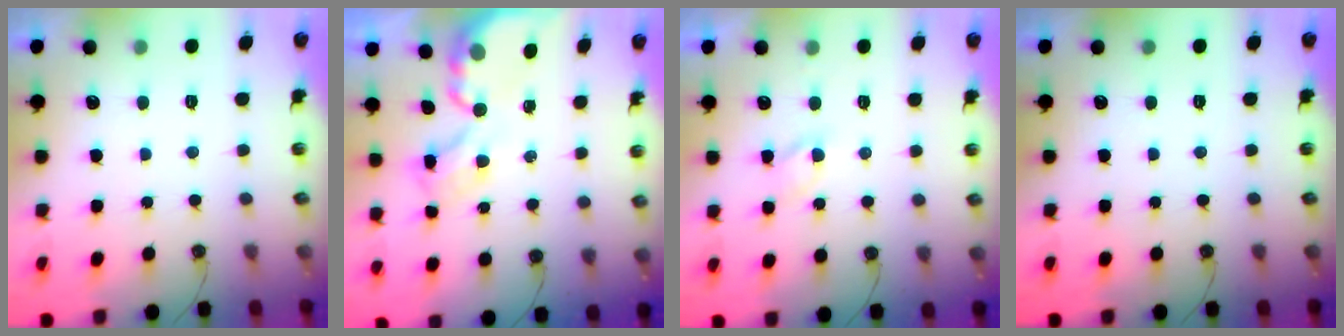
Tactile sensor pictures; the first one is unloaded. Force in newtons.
{"total": 3.9, "press": 3.9, "slide": 0.2}
{"total": 2.9, "press": 2.8, "slide": 0.6}
{"total": 0.0}